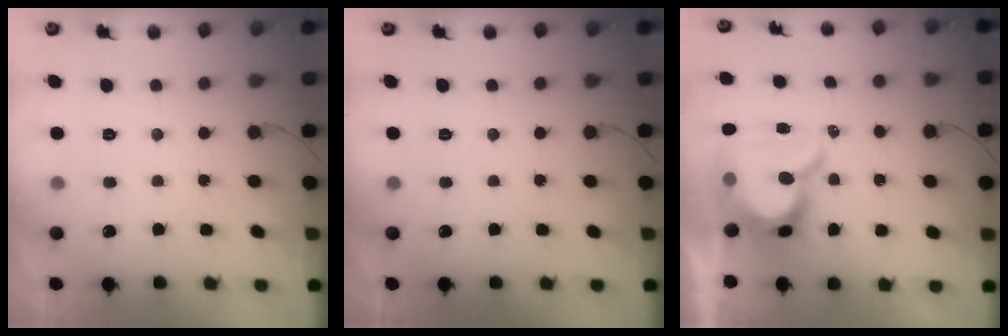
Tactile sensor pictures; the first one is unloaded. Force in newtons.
{"total": 0.0}
{"total": 16.1, "press": 16.0, "slide": 1.4}